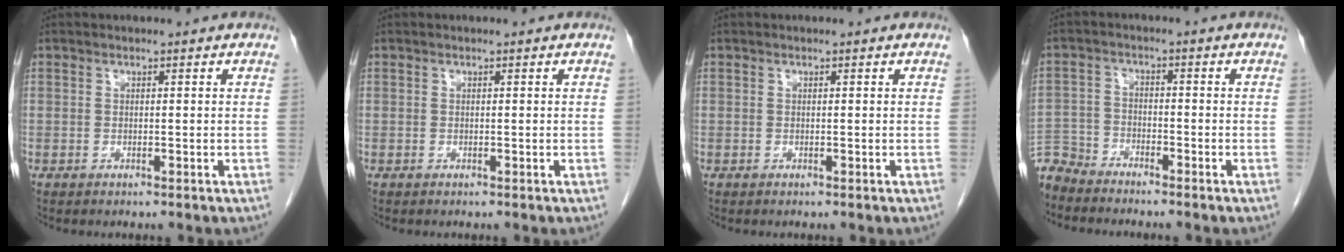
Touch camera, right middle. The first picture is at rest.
{"total": 0.0}
{"total": 0.0}
{"total": 6.1, "force": [-6.0, 1.3, 0.0], "torque": [0.004, -0.007, -0.120]}